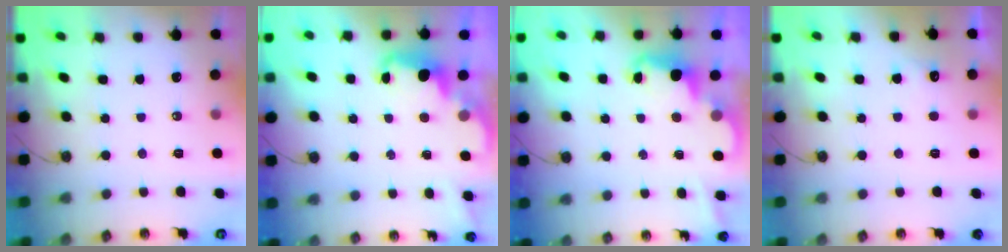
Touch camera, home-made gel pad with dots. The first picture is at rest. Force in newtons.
{"total": 2.6, "press": 2.6, "slide": 0.6}
{"total": 2.4, "press": 2.4, "slide": 0.6}
{"total": 4.5, "press": 4.4, "slide": 1.0}